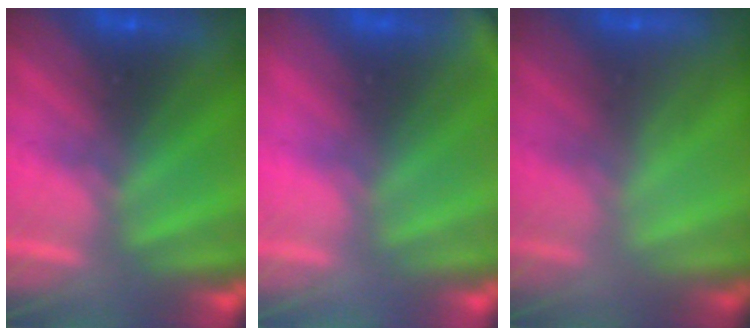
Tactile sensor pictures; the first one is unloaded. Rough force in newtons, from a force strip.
{"total": 2.9}
{"total": 2.2}